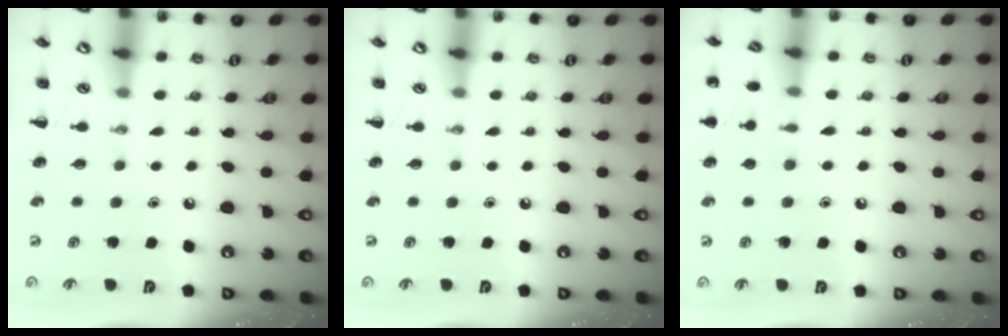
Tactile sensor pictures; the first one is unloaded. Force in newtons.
{"total": 0.0}
{"total": 7.6, "press": 7.3, "slide": 2.1}